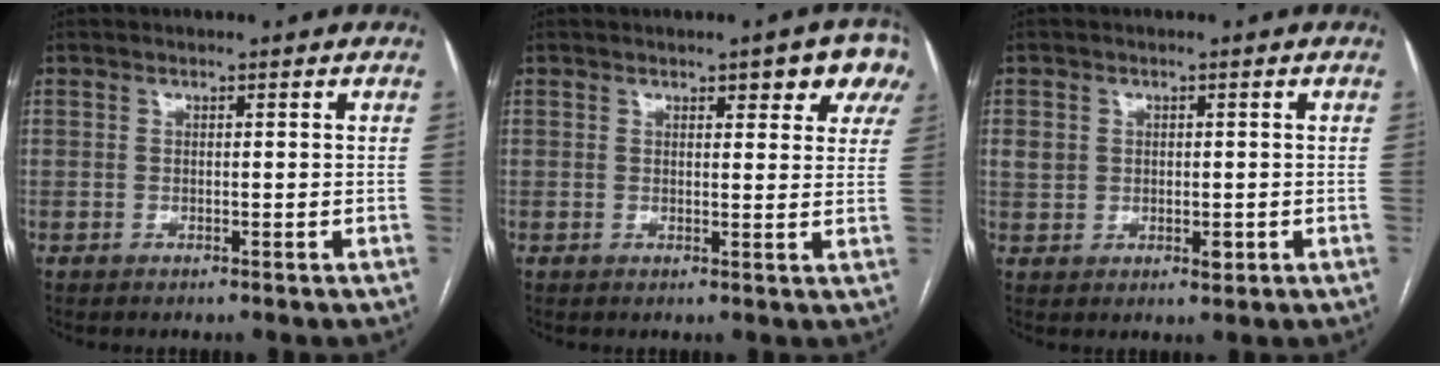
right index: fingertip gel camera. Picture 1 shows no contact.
{"total": 6.7, "force": [4.3, 2.3, 4.6], "torque": [-0.044, 0.006, 0.036]}
{"total": 3.8, "force": [0.1, 3.1, 2.1], "torque": [-0.037, 0.008, 0.012]}